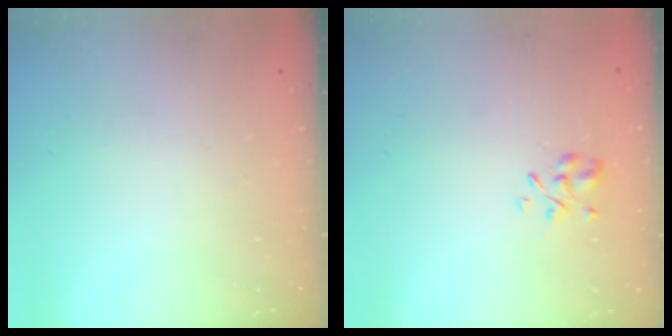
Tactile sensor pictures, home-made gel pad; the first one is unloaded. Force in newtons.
{"total": 2.8, "press": 2.6, "slide": 1.0}